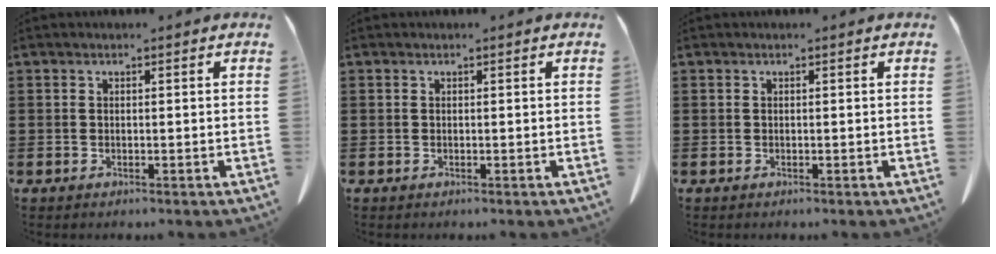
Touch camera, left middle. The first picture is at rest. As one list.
[{"total": 0.0}, {"total": 0.0}]